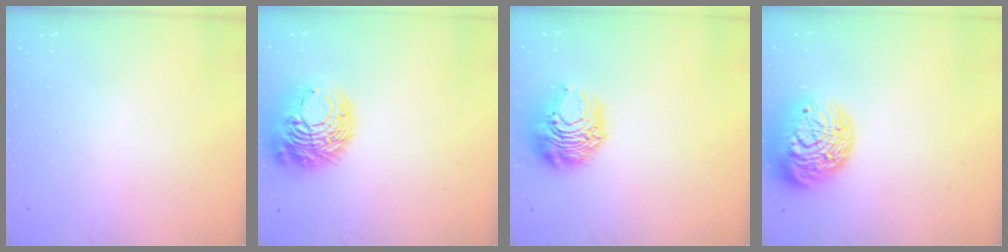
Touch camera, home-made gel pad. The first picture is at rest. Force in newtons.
{"total": 11.4, "press": 11.3, "slide": 1.1}
{"total": 9.2, "press": 9.2, "slide": 0.8}
{"total": 15.9, "press": 15.8, "slide": 1.2}